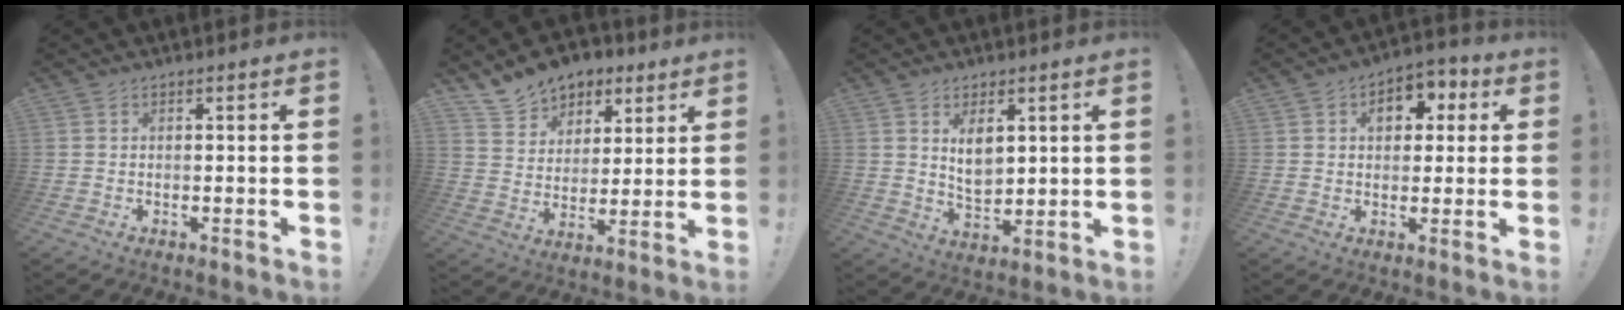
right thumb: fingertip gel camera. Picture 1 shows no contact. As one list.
[{"total": 12.5, "force": [9.0, 8.1, 3.0], "torque": [-0.054, -0.062, 0.173]}, {"total": 6.6, "force": [3.0, 3.9, 4.4], "torque": [-0.063, -0.018, 0.052]}, {"total": 8.2, "force": [2.2, 6.1, 5.0], "torque": [-0.059, 0.000, 0.036]}]